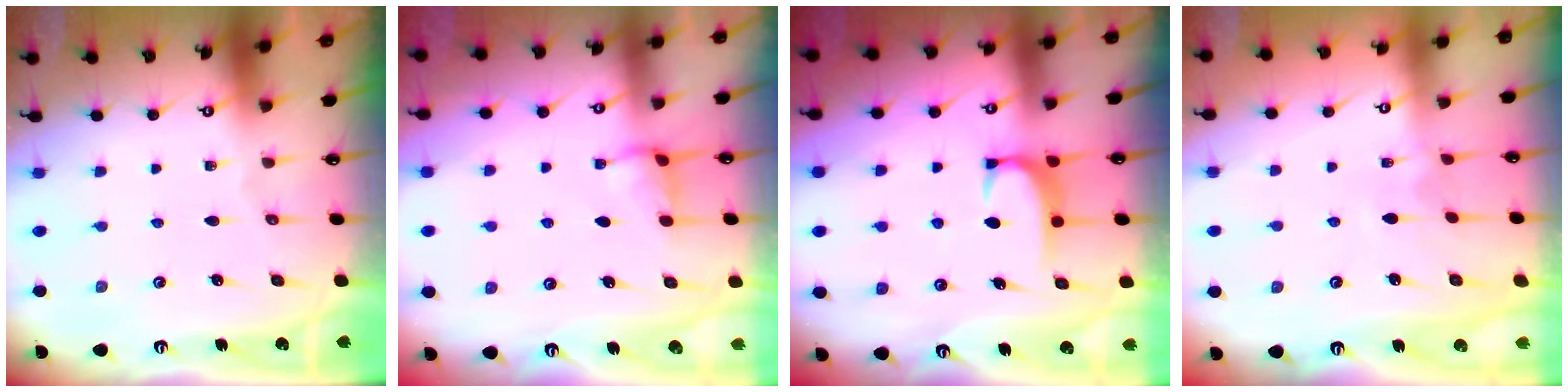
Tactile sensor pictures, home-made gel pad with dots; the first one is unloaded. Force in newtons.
{"total": 2.0, "press": 1.9, "slide": 0.7}
{"total": 1.6, "press": 1.6, "slide": 0.5}
{"total": 3.8, "press": 3.8, "slide": 0.1}